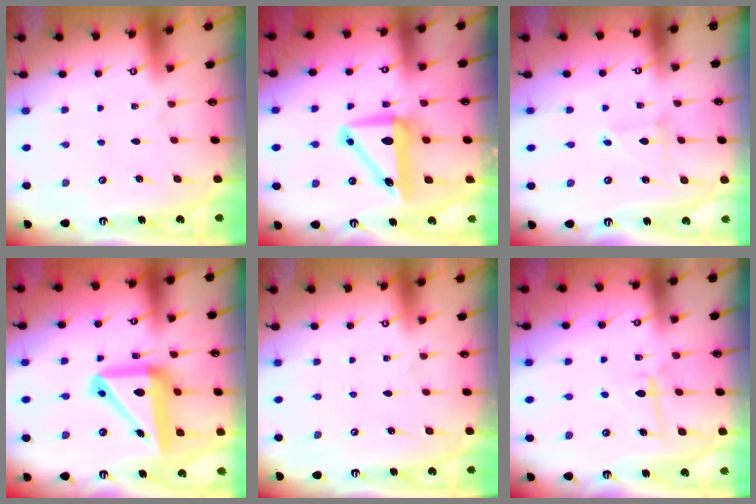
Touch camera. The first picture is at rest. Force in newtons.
{"total": 9.6, "press": 9.4, "slide": 2.1}
{"total": 2.1, "press": 2.1, "slide": 0.2}
{"total": 18.1, "press": 17.9, "slide": 2.6}
{"total": 0.0}
{"total": 6.2, "press": 6.1, "slide": 1.2}